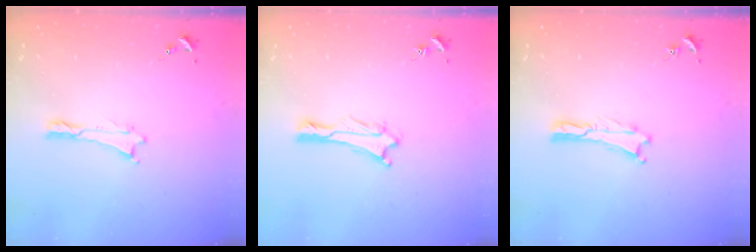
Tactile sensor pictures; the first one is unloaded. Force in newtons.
{"total": 1.9, "press": 1.9, "slide": 0.1}
{"total": 0.0}